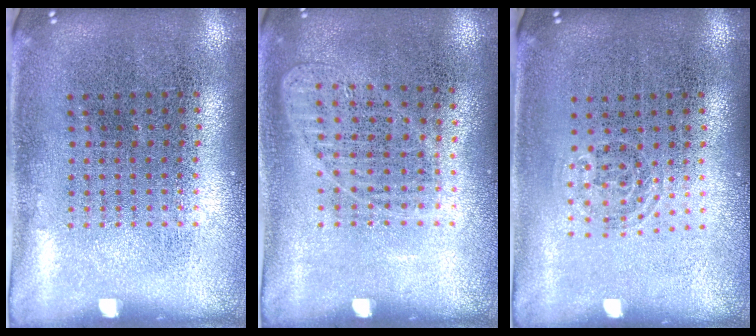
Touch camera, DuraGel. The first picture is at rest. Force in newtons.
{"total": 0.9, "press": 0.9, "slide": 0.2}
{"total": 0.7, "press": 0.5, "slide": 0.5}